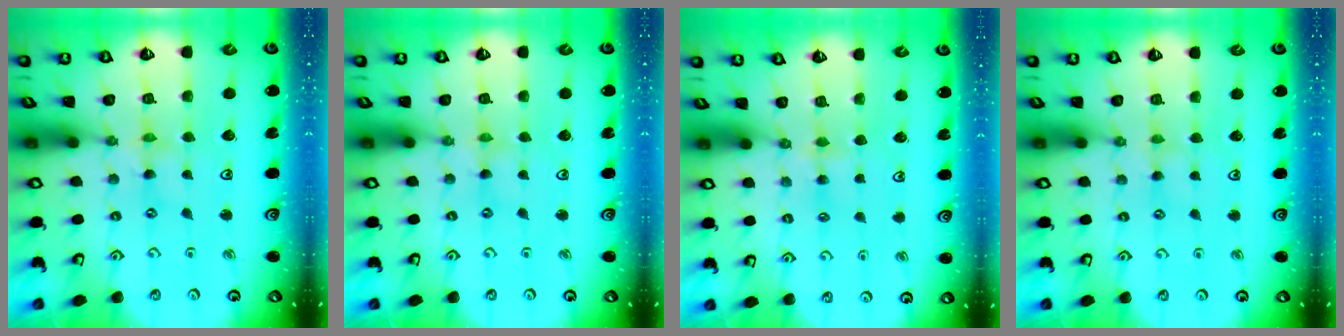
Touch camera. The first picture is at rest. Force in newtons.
{"total": 0.0}
{"total": 3.2, "press": 3.1, "slide": 0.5}
{"total": 2.5, "press": 2.5, "slide": 0.4}